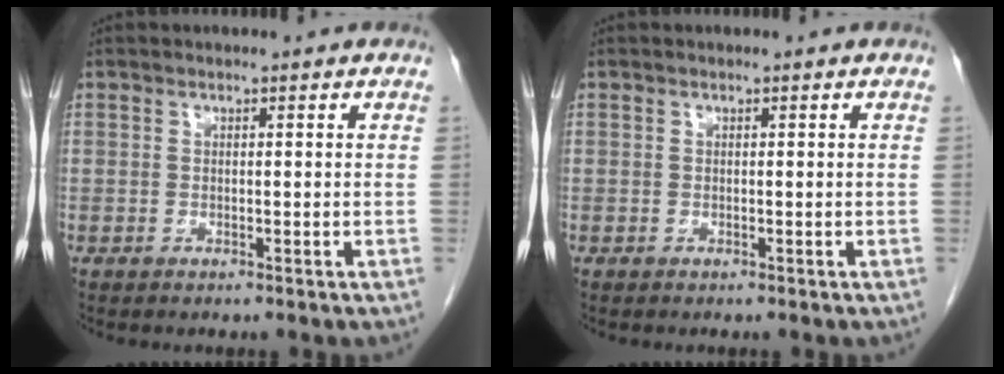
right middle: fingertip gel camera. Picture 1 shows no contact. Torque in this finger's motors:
{"motor_torque": [0.36, -0.21, -0.01, 0.01]}